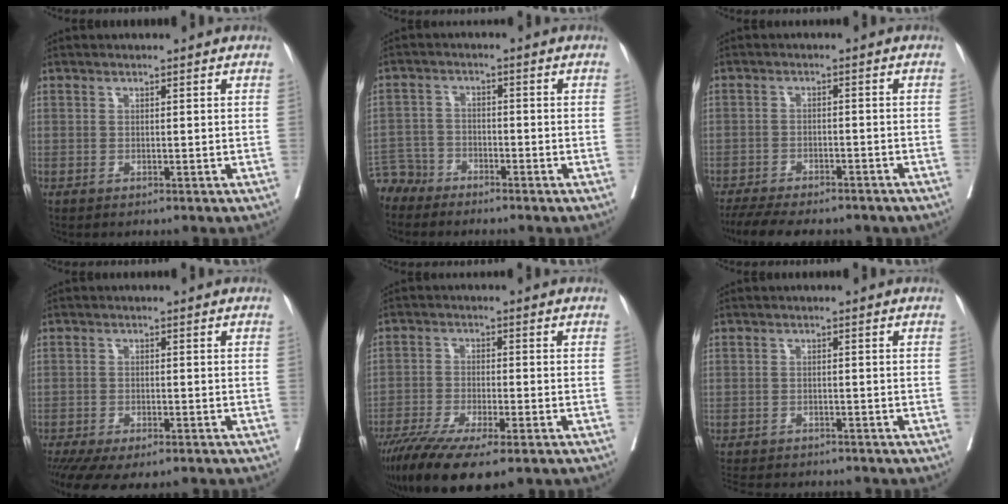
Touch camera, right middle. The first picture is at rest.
{"total": 4.3, "force": [-3.9, 1.7, -0.6], "torque": [0.015, -0.003, -0.081]}
{"total": 15.0, "force": [-12.5, 4.3, 7.0], "torque": [-0.139, -0.014, -0.171]}
{"total": 12.2, "force": [-9.8, 3.4, 6.4], "torque": [-0.117, -0.015, -0.142]}
{"total": 13.6, "force": [-9.8, 2.3, 9.2], "torque": [-0.160, -0.033, -0.162]}
{"total": 11.0, "force": [-10.0, 2.8, 3.8], "torque": [-0.074, -0.008, -0.134]}